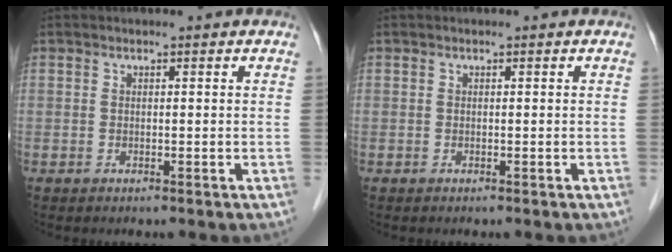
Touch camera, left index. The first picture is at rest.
{"total": 0.0}